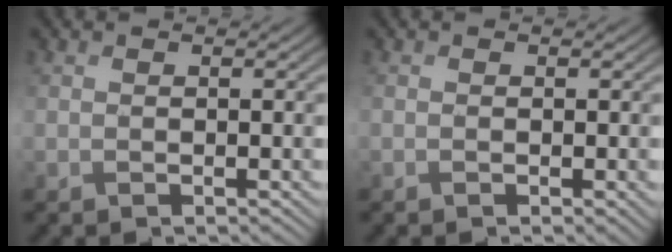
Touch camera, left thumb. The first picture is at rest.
{"total": 0.0}